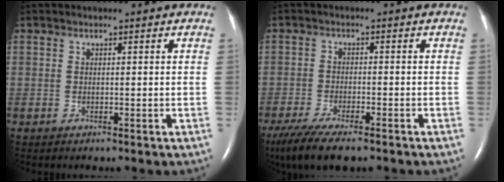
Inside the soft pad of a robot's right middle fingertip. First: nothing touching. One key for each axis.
{"total": 11.2, "fx": -8.4, "fy": 2.9, "fz": 6.9, "tx": -0.119, "ty": -0.022, "tz": -0.134}